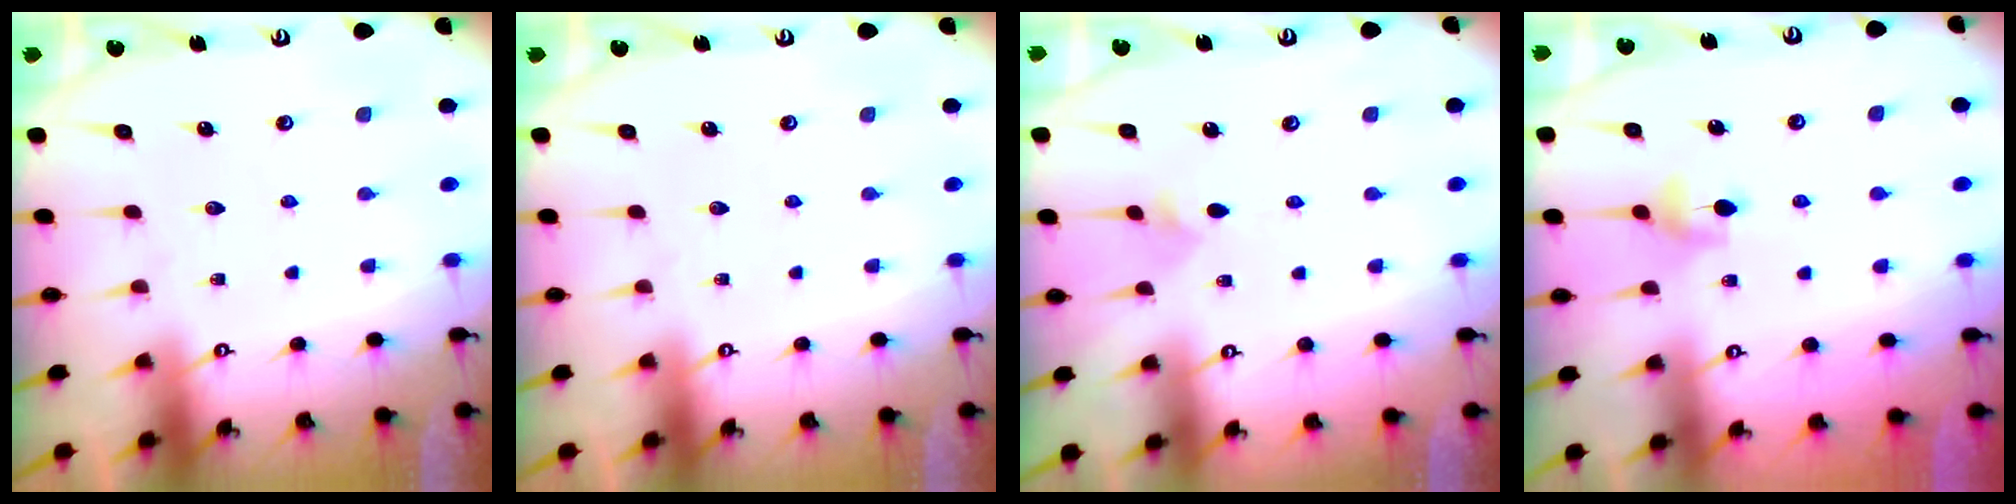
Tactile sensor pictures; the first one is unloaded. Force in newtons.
{"total": 0.0}
{"total": 3.5, "press": 3.4, "slide": 0.7}
{"total": 5.7, "press": 5.6, "slide": 1.0}